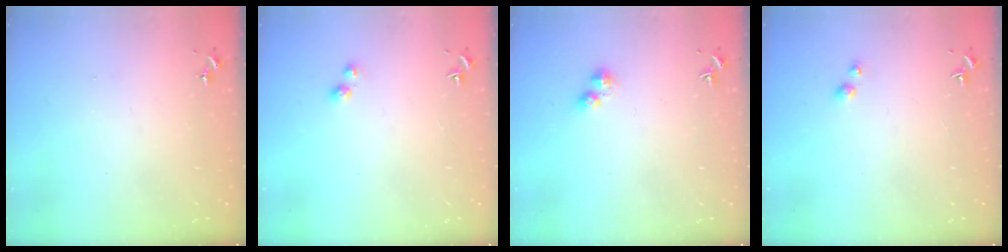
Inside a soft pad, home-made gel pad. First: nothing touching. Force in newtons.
{"total": 3.2, "press": 3.1, "slide": 0.6}
{"total": 3.2, "press": 3.2, "slide": 0.4}
{"total": 2.9, "press": 2.8, "slide": 0.4}